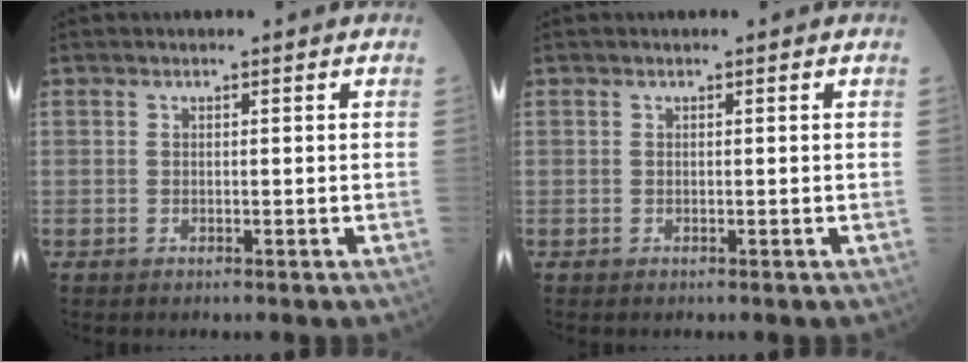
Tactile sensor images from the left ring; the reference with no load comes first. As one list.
[{"total": 0.0}]